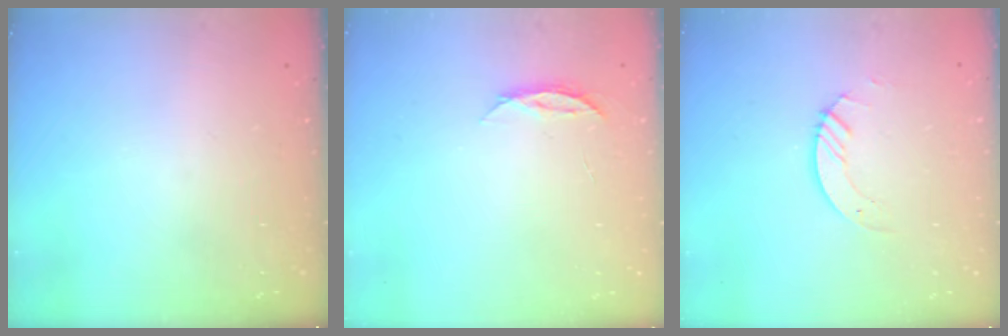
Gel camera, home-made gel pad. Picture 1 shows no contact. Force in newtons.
{"total": 4.0, "press": 3.9, "slide": 0.4}
{"total": 2.9, "press": 2.9, "slide": 0.3}